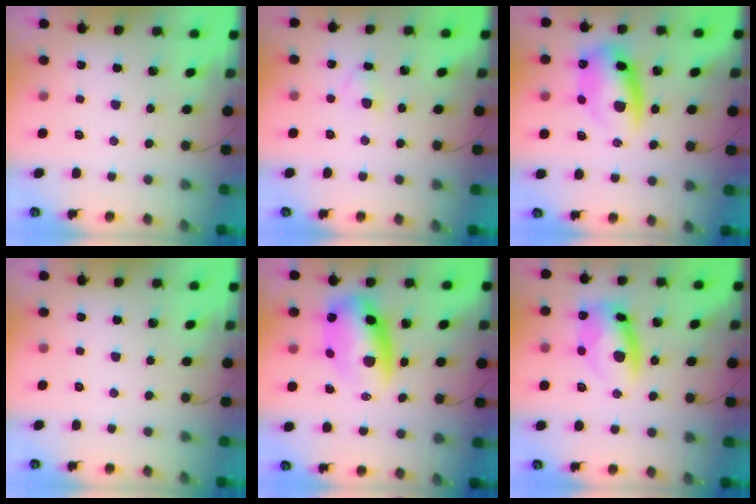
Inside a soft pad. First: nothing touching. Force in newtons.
{"total": 2.3, "press": 2.1, "slide": 1.0}
{"total": 12.6, "press": 12.1, "slide": 3.2}
{"total": 0.0}
{"total": 10.6, "press": 10.3, "slide": 2.6}
{"total": 10.0, "press": 9.9, "slide": 1.5}